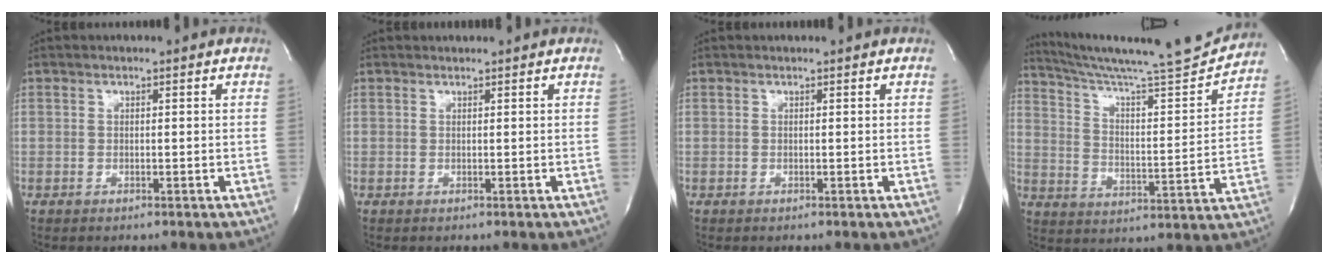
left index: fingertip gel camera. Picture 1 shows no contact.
{"total": 0.0}
{"total": 0.0}
{"total": 17.3, "force": [16.7, -0.7, 4.7], "torque": [-0.089, -0.060, 0.247]}